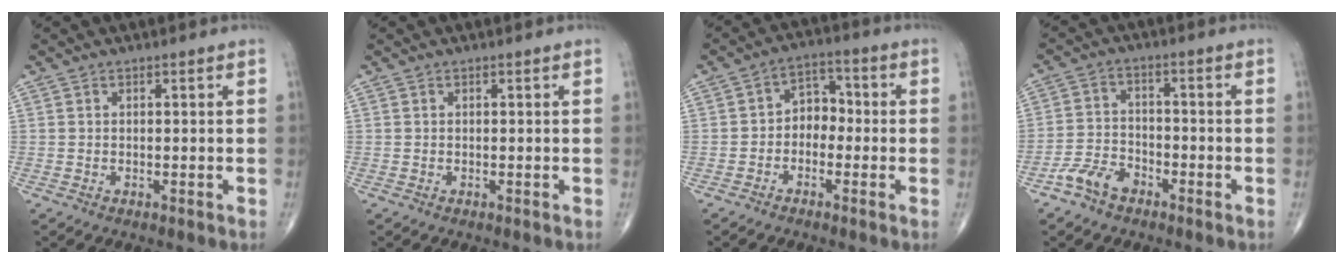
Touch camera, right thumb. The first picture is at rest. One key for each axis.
{"total": 0.0}
{"total": 5.7, "fx": -1.2, "fy": 4.4, "fz": 3.5, "tx": -0.027, "ty": 0.031, "tz": -0.037}
{"total": 5.9, "fx": -4.0, "fy": 3.5, "fz": 2.7, "tx": -0.047, "ty": 0.025, "tz": -0.079}